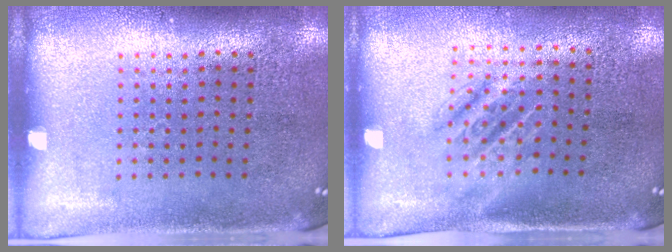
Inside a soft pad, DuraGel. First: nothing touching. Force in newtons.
{"total": 1.5, "press": 1.3, "slide": 0.8}